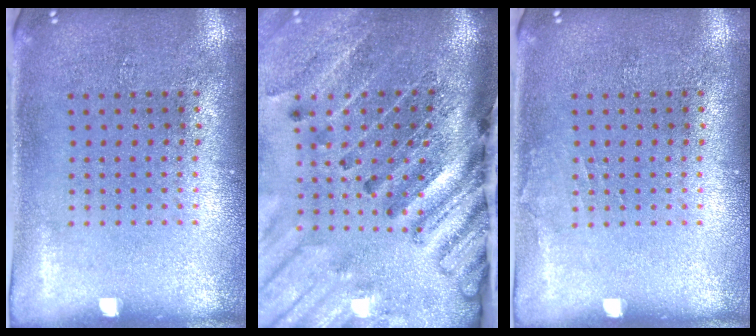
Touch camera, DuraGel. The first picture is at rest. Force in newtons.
{"total": 4.5, "press": 3.3, "slide": 3.0}
{"total": 0.6, "press": 0.6, "slide": 0.1}